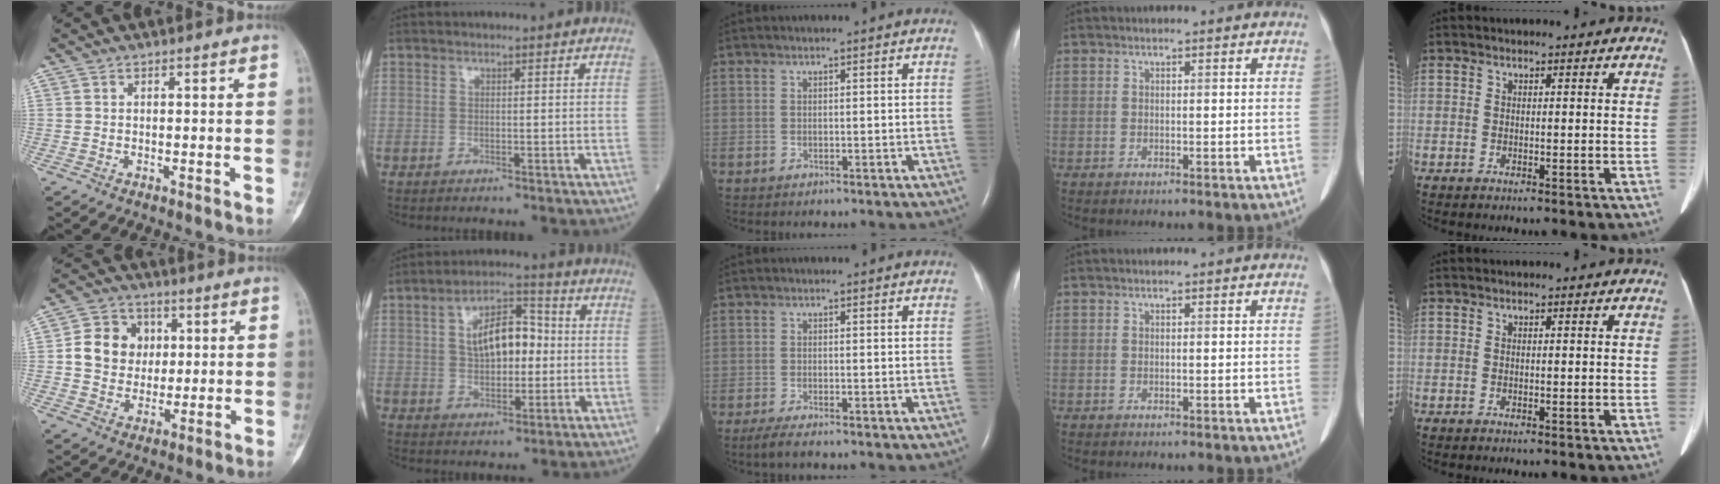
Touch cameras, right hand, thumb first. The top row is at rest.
{"thumb": {"total": 10.2, "force": [1.5, 8.9, 4.8], "torque": [-0.041, 0.003, 0.023]}, "index": {"total": 9.7, "force": [0.9, 4.8, 8.3], "torque": [-0.144, 0.023, 0.017]}, "middle": {"total": 2.3, "force": [-1.7, 0.1, 1.5], "torque": [-0.042, -0.010, -0.034]}}